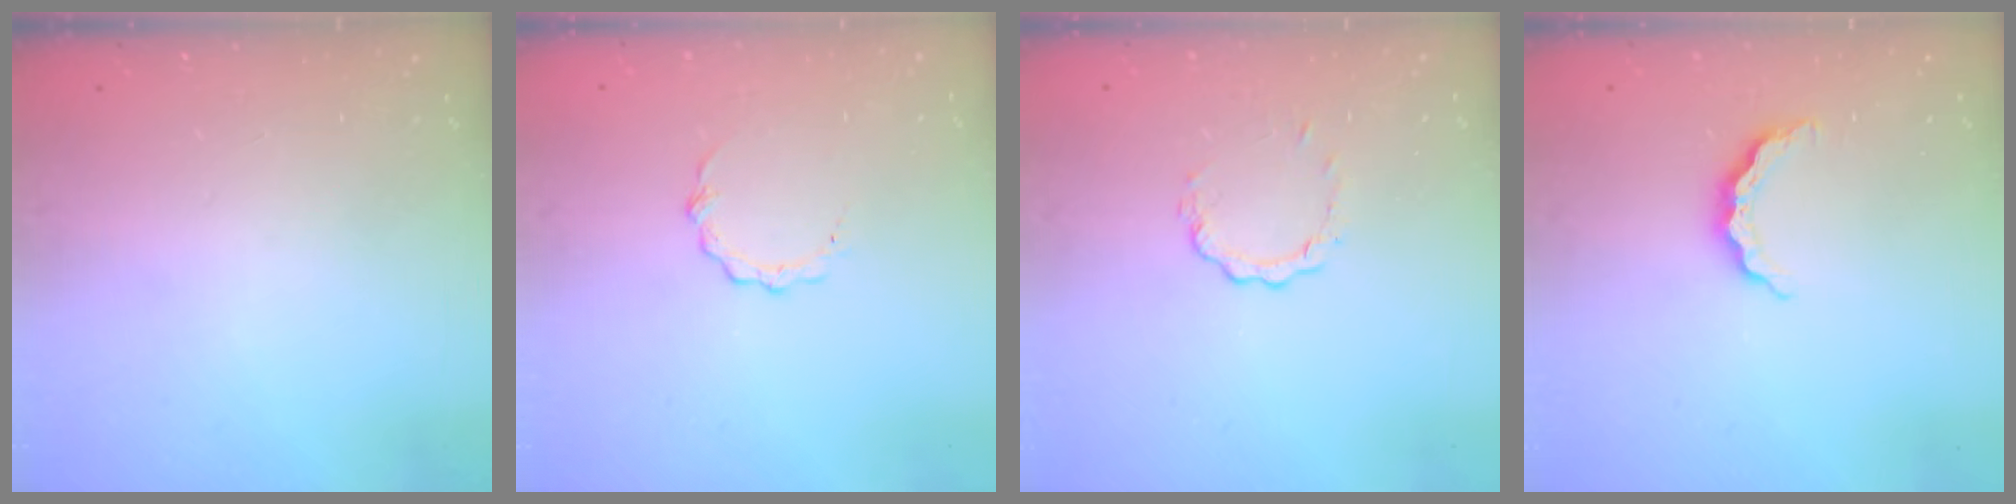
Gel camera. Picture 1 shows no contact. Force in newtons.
{"total": 5.3, "press": 5.3, "slide": 0.4}
{"total": 3.7, "press": 3.7, "slide": 0.5}
{"total": 5.6, "press": 5.6, "slide": 0.7}